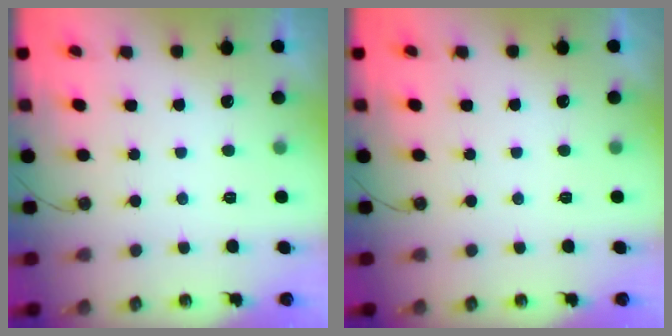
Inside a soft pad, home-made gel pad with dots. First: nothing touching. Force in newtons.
{"total": 0.0}